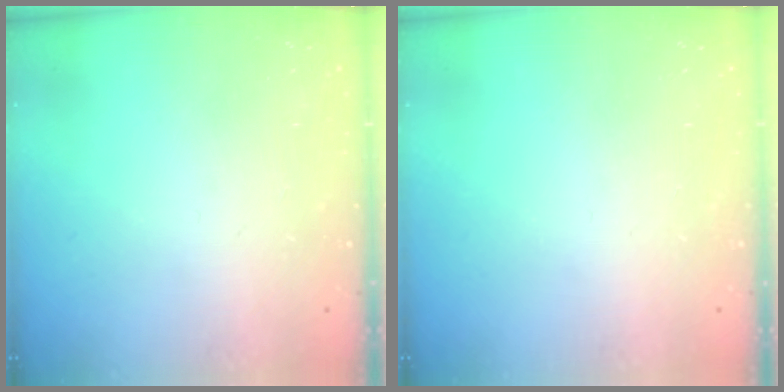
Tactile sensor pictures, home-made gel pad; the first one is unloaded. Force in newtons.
{"total": 0.0}